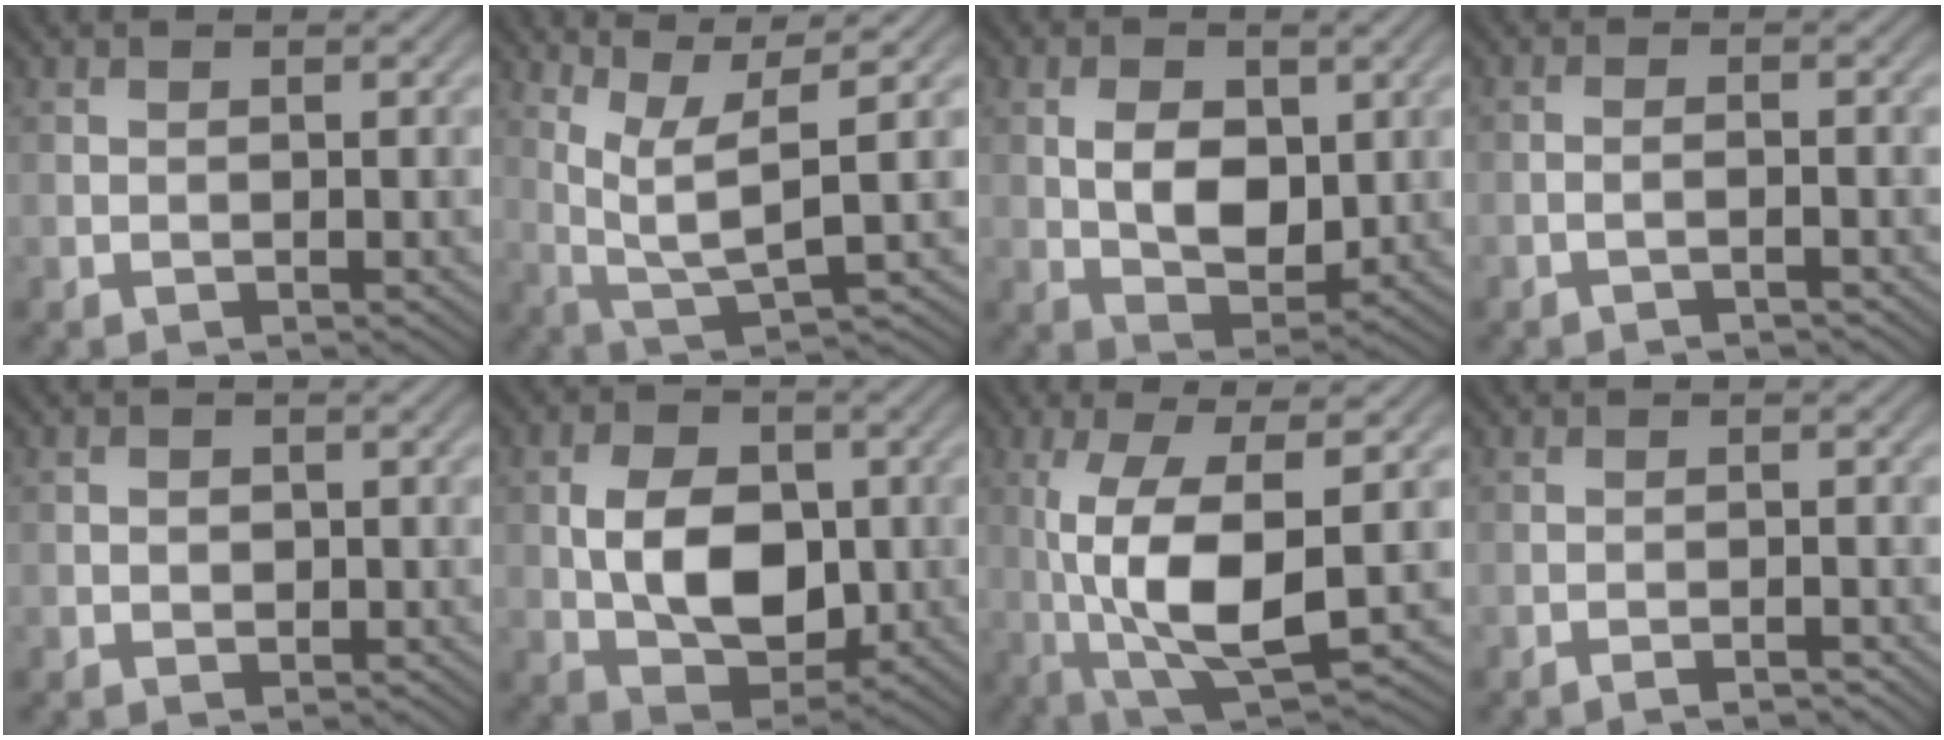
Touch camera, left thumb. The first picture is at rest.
{"total": 6.8, "force": [2.6, 1.3, 6.2], "torque": [-0.132, 0.002, 0.063]}
{"total": 6.4, "force": [1.0, 4.0, 5.0], "torque": [-0.095, -0.006, 0.022]}
{"total": 1.4, "force": [-1.0, 0.2, 0.9], "torque": [-0.016, 0.005, -0.025]}
{"total": 1.1, "force": [-0.3, 1.0, 0.4], "torque": [-0.007, -0.005, -0.008]}
{"total": 8.9, "force": [-0.3, 5.9, 6.6], "torque": [-0.126, -0.007, -0.007]}
{"total": 11.6, "force": [-0.7, 3.6, 11.0], "torque": [-0.231, -0.008, -0.004]}
{"total": 1.8, "force": [-1.6, 0.1, 0.8], "torque": [-0.010, 0.003, -0.028]}